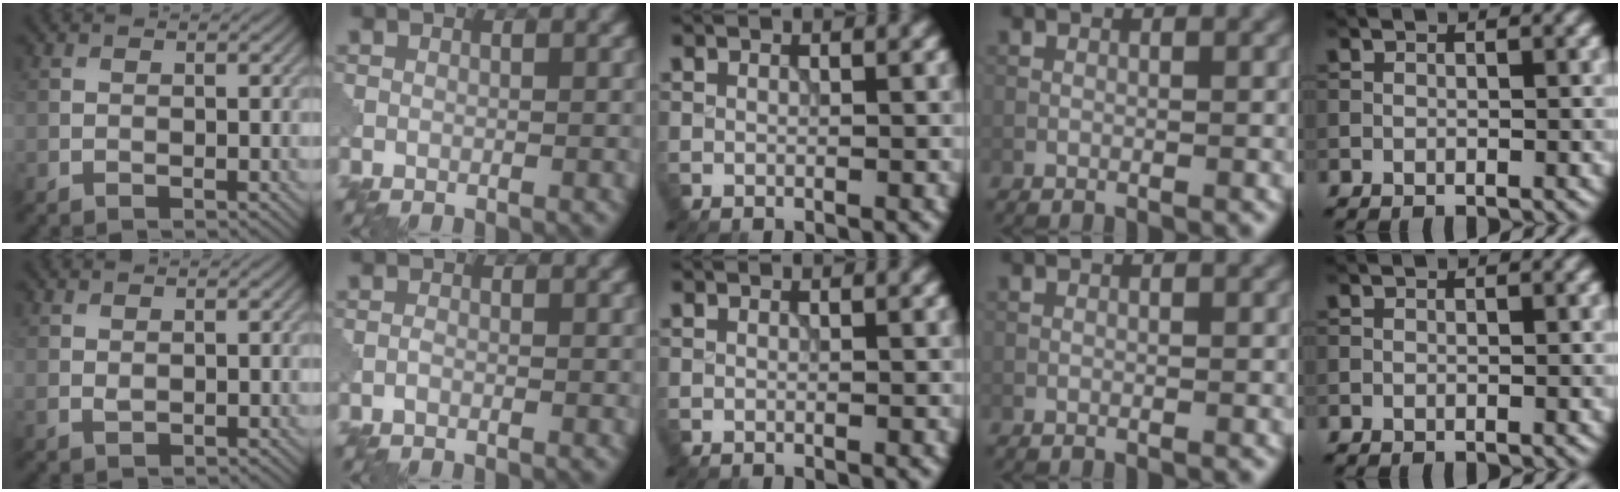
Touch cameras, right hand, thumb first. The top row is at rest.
{"thumb": {"total": 0.9, "force": [0.5, 0.4, 0.6], "torque": [-0.019, -0.003, 0.014]}, "index": {"total": 0.5, "force": [-0.4, 0.2, 0.4], "torque": [-0.009, 0.001, -0.010]}}